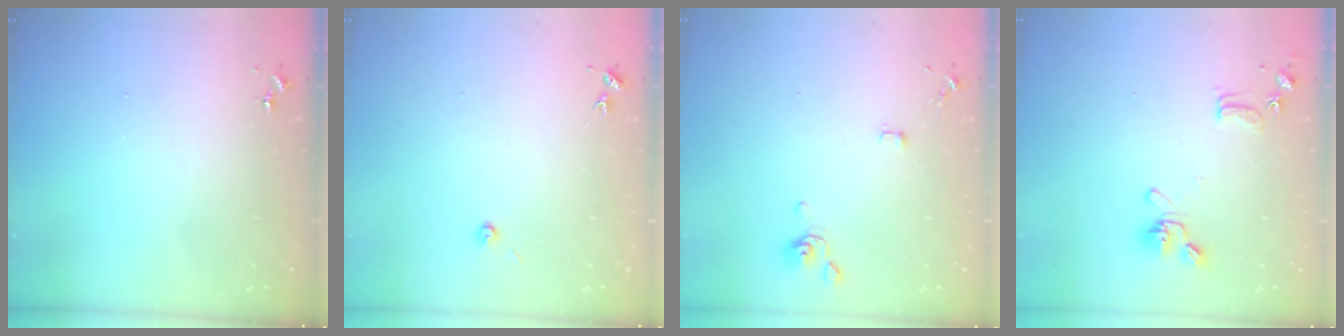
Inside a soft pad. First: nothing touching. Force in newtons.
{"total": 3.0, "press": 3.0, "slide": 0.3}
{"total": 3.4, "press": 3.4, "slide": 0.7}
{"total": 13.7, "press": 13.6, "slide": 2.1}